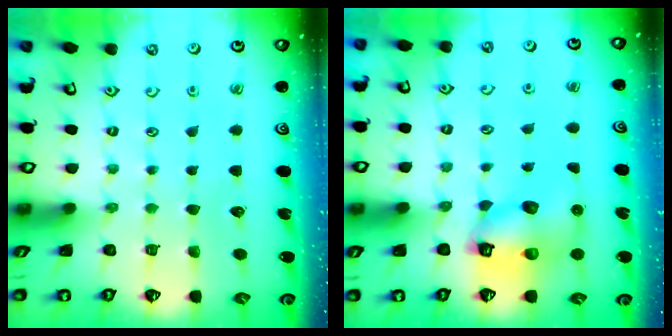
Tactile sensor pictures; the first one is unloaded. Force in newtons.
{"total": 10.0, "press": 9.8, "slide": 1.6}